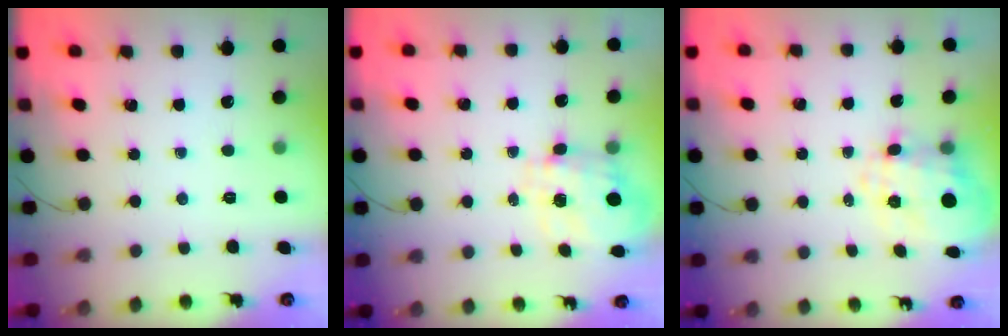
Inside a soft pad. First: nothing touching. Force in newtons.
{"total": 3.4, "press": 3.3, "slide": 1.0}
{"total": 8.0, "press": 7.8, "slide": 1.9}